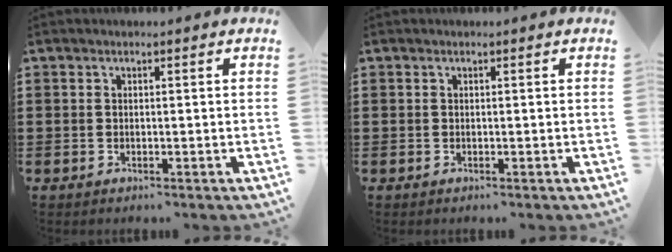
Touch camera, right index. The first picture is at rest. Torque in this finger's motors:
{"motor_torque": [-0.33, 0.83, 0.00, 0.00]}